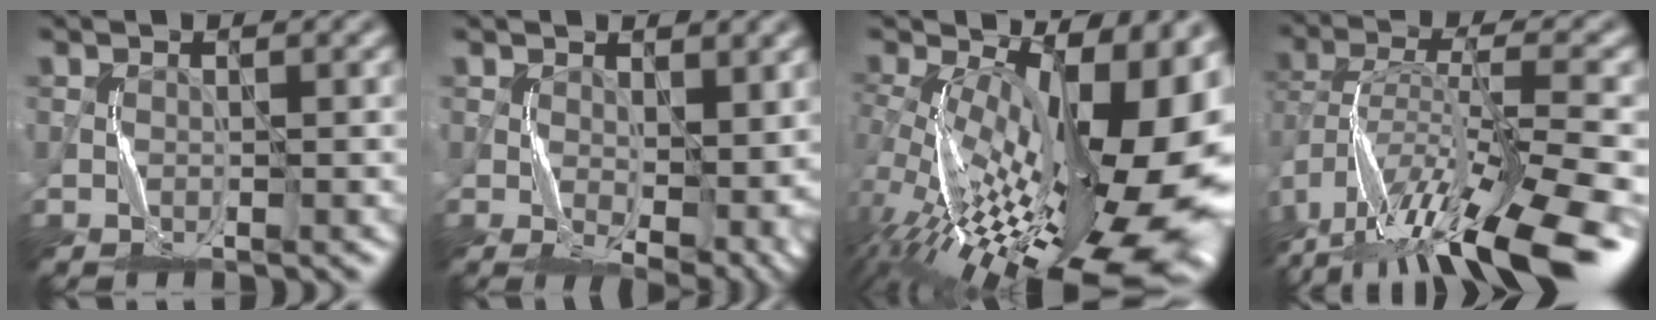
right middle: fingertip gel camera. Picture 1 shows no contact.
{"total": 7.3, "force": [0.4, 3.8, 6.2], "torque": [-0.102, -0.019, 0.016]}
{"total": 19.7, "force": [-1.4, 9.4, 17.2], "torque": [-0.239, -0.015, -0.027]}
{"total": 13.2, "force": [-8.3, 3.5, 9.7], "torque": [-0.182, 0.010, -0.125]}